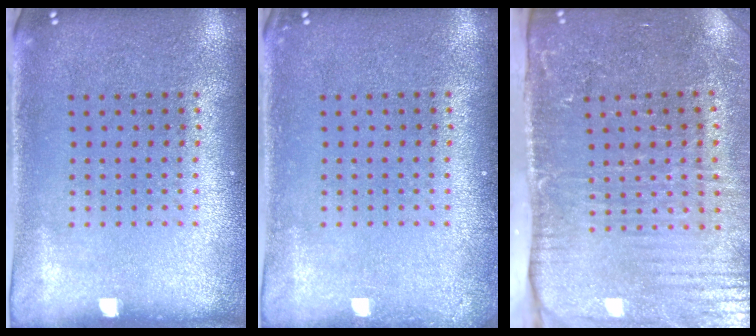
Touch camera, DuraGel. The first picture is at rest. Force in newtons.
{"total": 0.6, "press": 0.6, "slide": 0.1}
{"total": 4.4, "press": 3.7, "slide": 2.4}